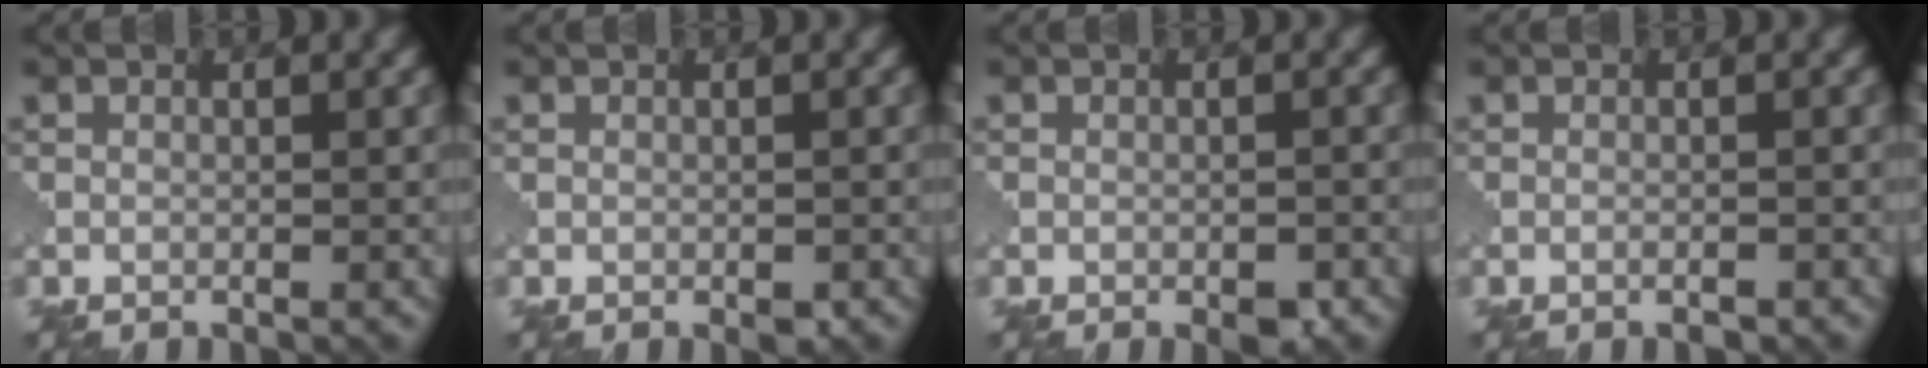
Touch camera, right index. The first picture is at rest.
{"total": 1.0, "force": [-0.4, 0.5, 0.8], "torque": [-0.015, -0.005, -0.005]}
{"total": 1.7, "force": [-1.0, 0.6, 1.2], "torque": [-0.016, -0.002, -0.015]}
{"total": 0.9, "force": [-0.7, 0.1, 0.6], "torque": [-0.012, -0.001, -0.014]}